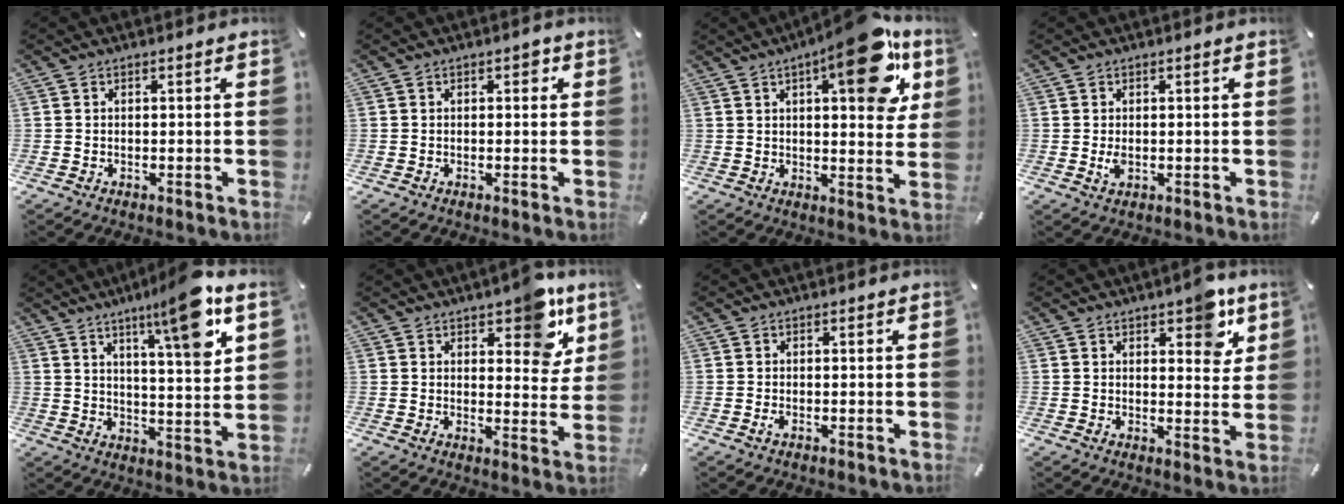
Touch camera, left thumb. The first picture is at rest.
{"total": 1.4, "force": [0.3, 1.0, 1.0], "torque": [-0.005, 0.001, 0.000]}
{"total": 17.6, "force": [9.0, 6.4, 13.7], "torque": [-0.176, -0.042, 0.136]}
{"total": 2.2, "force": [-0.1, 1.2, 1.9], "torque": [-0.036, -0.005, -0.005]}
{"total": 13.6, "force": [8.5, 1.9, 10.4], "torque": [-0.154, -0.055, 0.130]}
{"total": 9.9, "force": [6.7, 4.7, 5.7], "torque": [-0.051, -0.046, 0.109]}
{"total": 1.2, "force": [-0.2, 0.3, 1.1], "torque": [-0.020, -0.004, -0.003]}
{"total": 8.1, "force": [5.2, 4.0, 4.8], "torque": [-0.035, -0.035, 0.081]}